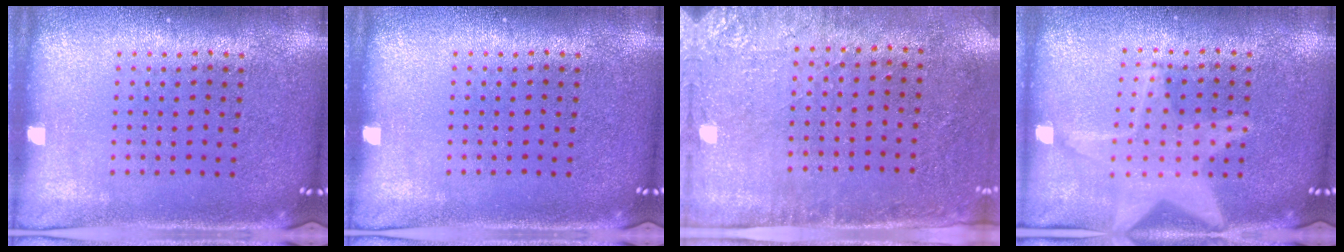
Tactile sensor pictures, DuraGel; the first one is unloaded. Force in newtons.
{"total": 0.0}
{"total": 2.8, "press": 2.3, "slide": 1.6}
{"total": 3.1, "press": 3.1, "slide": 0.4}